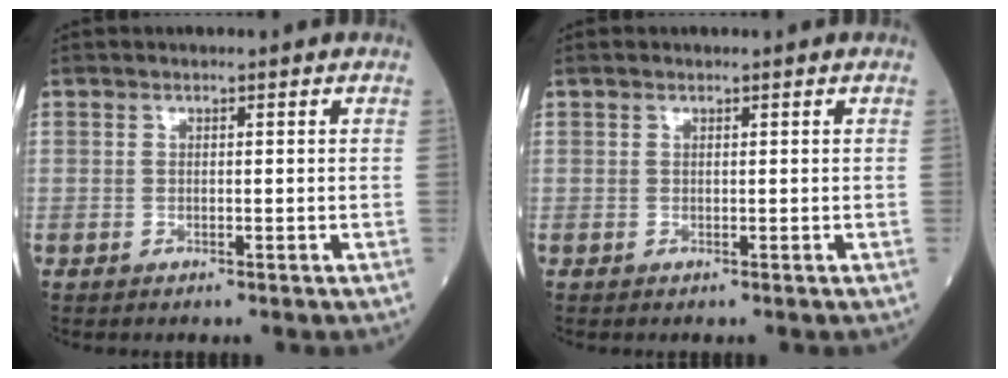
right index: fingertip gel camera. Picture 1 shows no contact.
{"total": 0.0}